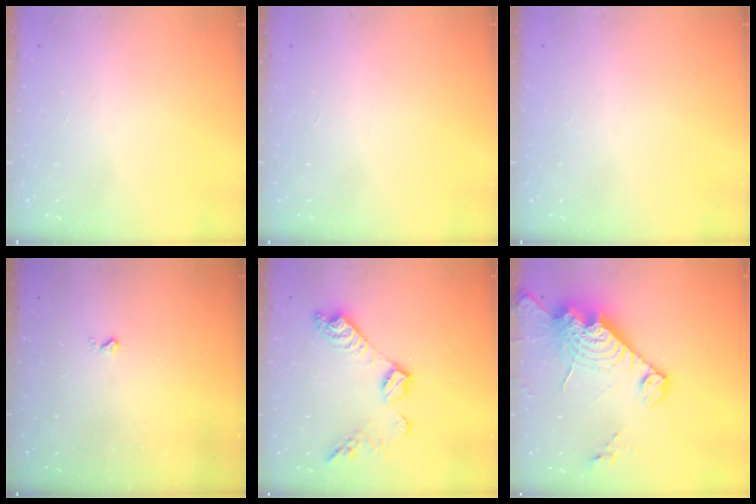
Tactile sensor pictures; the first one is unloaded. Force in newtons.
{"total": 0.0}
{"total": 0.0}
{"total": 2.0, "press": 2.0, "slide": 0.4}
{"total": 13.4, "press": 13.4, "slide": 0.8}
{"total": 21.8, "press": 21.7, "slide": 2.0}